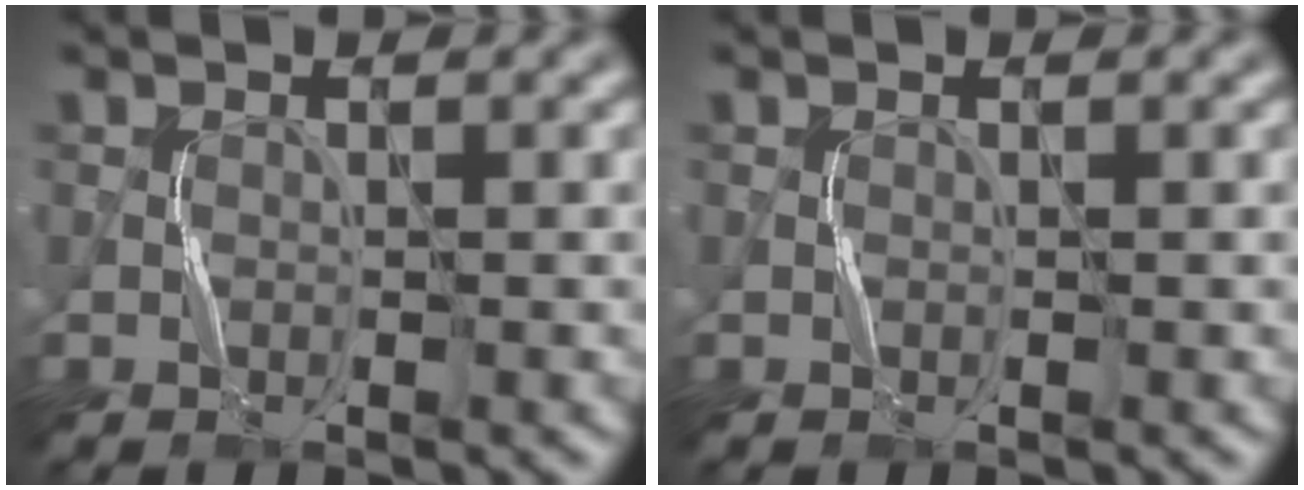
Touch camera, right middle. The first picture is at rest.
{"total": 0.0}